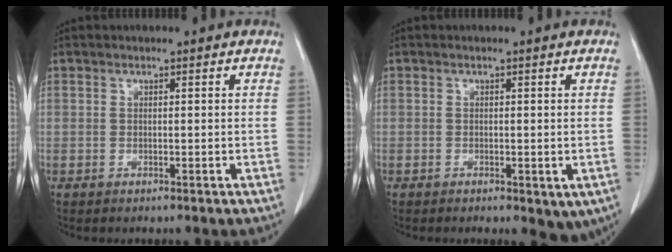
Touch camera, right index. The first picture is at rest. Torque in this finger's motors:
{"motor_torque": [0.54, -0.53, 0.46, 0.07]}